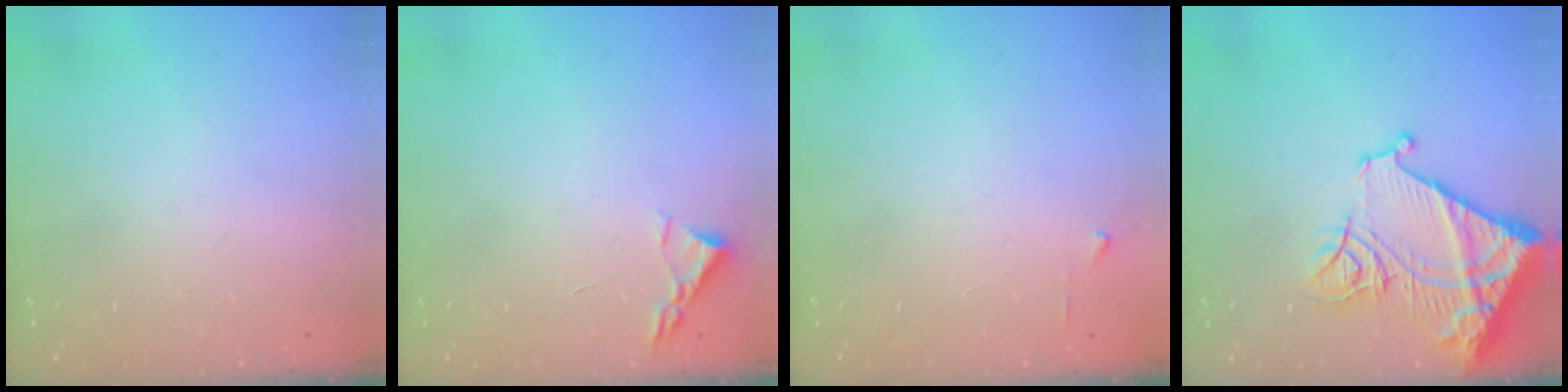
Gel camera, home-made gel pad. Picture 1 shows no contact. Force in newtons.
{"total": 2.4, "press": 2.3, "slide": 0.3}
{"total": 3.7, "press": 3.6, "slide": 0.4}
{"total": 17.0, "press": 16.8, "slide": 2.0}